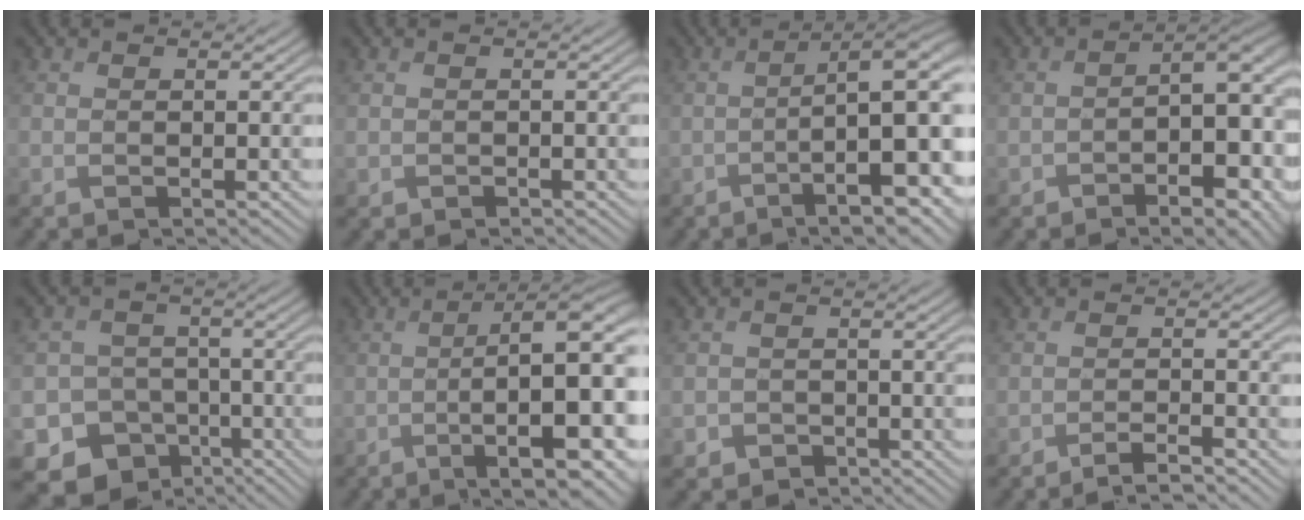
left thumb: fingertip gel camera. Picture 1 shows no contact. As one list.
[{"total": 0.7, "force": [-0.2, 0.6, 0.0], "torque": [-0.001, -0.009, -0.002]}, {"total": 14.0, "force": [-3.1, 4.1, 13.0], "torque": [-0.164, -0.006, -0.044]}, {"total": 10.1, "force": [-3.4, 4.6, 8.2], "torque": [-0.113, -0.018, -0.040]}, {"total": 10.8, "force": [-6.2, 8.5, 2.6], "torque": [-0.066, -0.025, -0.104]}, {"total": 15.1, "force": [-2.2, 4.3, 14.3], "torque": [-0.195, -0.012, -0.025]}, {"total": 2.3, "force": [-1.2, 1.9, 0.4], "torque": [-0.003, -0.008, -0.025]}, {"total": 2.3, "force": [-1.9, 0.3, 1.3], "torque": [-0.022, 0.002, -0.040]}]